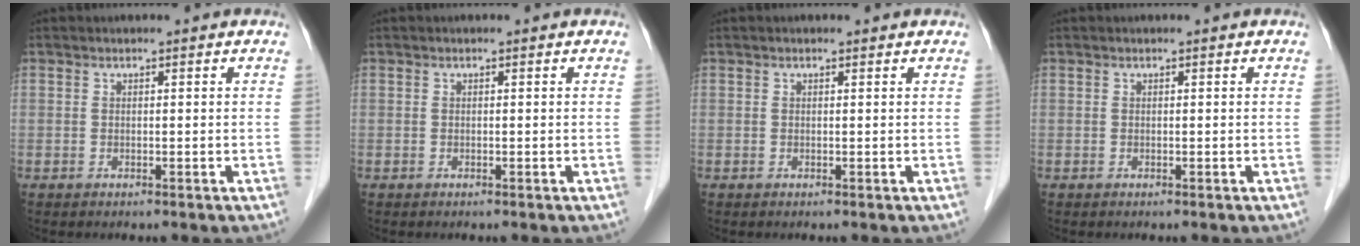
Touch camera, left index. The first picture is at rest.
{"total": 0.0}
{"total": 0.0}
{"total": 0.0}